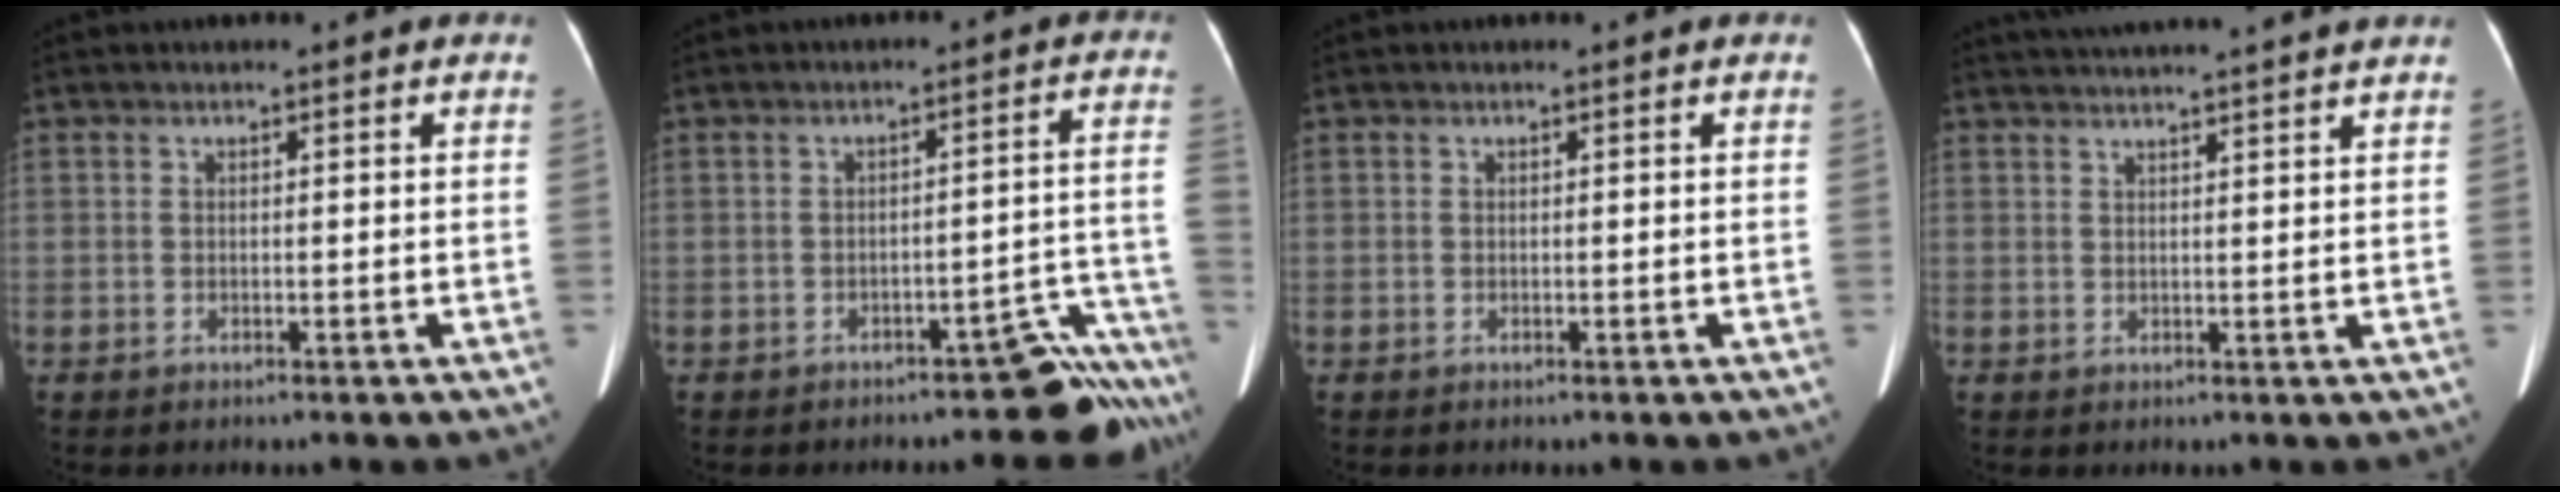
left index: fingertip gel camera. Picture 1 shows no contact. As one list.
[{"total": 8.7, "force": [-8.2, 1.4, 2.6], "torque": [0.014, 0.042, -0.104]}, {"total": 0.0}, {"total": 13.3, "force": [12.1, -0.7, 5.5], "torque": [-0.095, 0.013, 0.158]}]